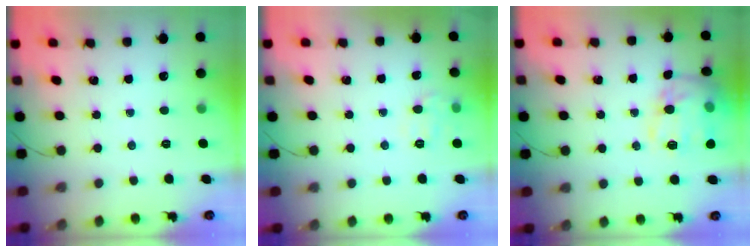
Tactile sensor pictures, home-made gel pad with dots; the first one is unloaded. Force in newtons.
{"total": 7.5, "press": 7.5, "slide": 0.6}
{"total": 15.6, "press": 15.6, "slide": 0.7}